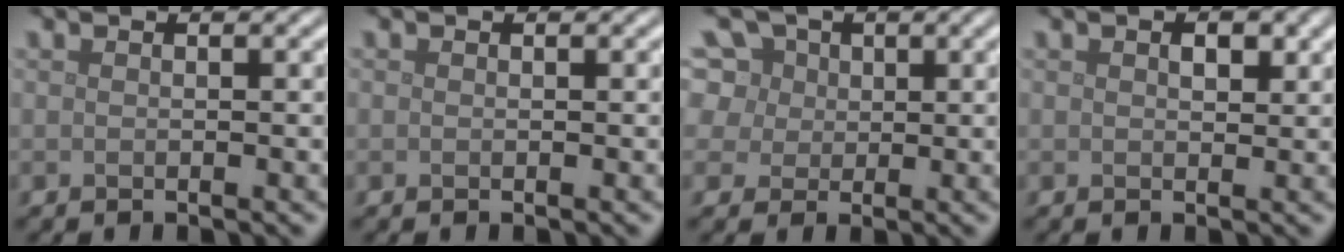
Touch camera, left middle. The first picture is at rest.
{"total": 0.0}
{"total": 10.7, "force": [5.2, 8.2, 4.5], "torque": [-0.110, 0.041, 0.070]}
{"total": 1.3, "force": [0.5, 0.7, 1.0], "torque": [-0.013, -0.002, 0.008]}